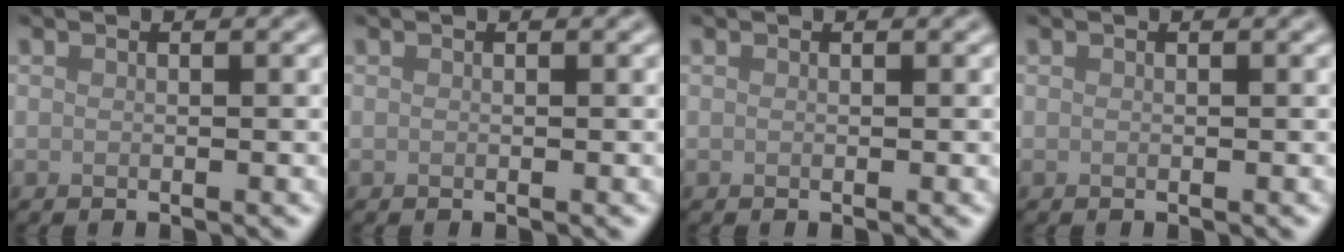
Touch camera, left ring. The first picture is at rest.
{"total": 0.0}
{"total": 0.0}
{"total": 0.0}